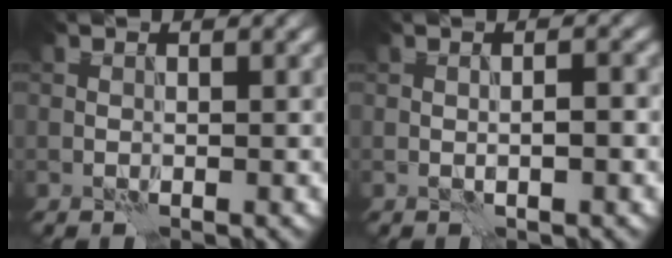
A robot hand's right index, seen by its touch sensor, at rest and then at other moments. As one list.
[{"total": 1.8, "force": [-0.5, 0.5, 1.6], "torque": [-0.023, 0.002, -0.006]}]